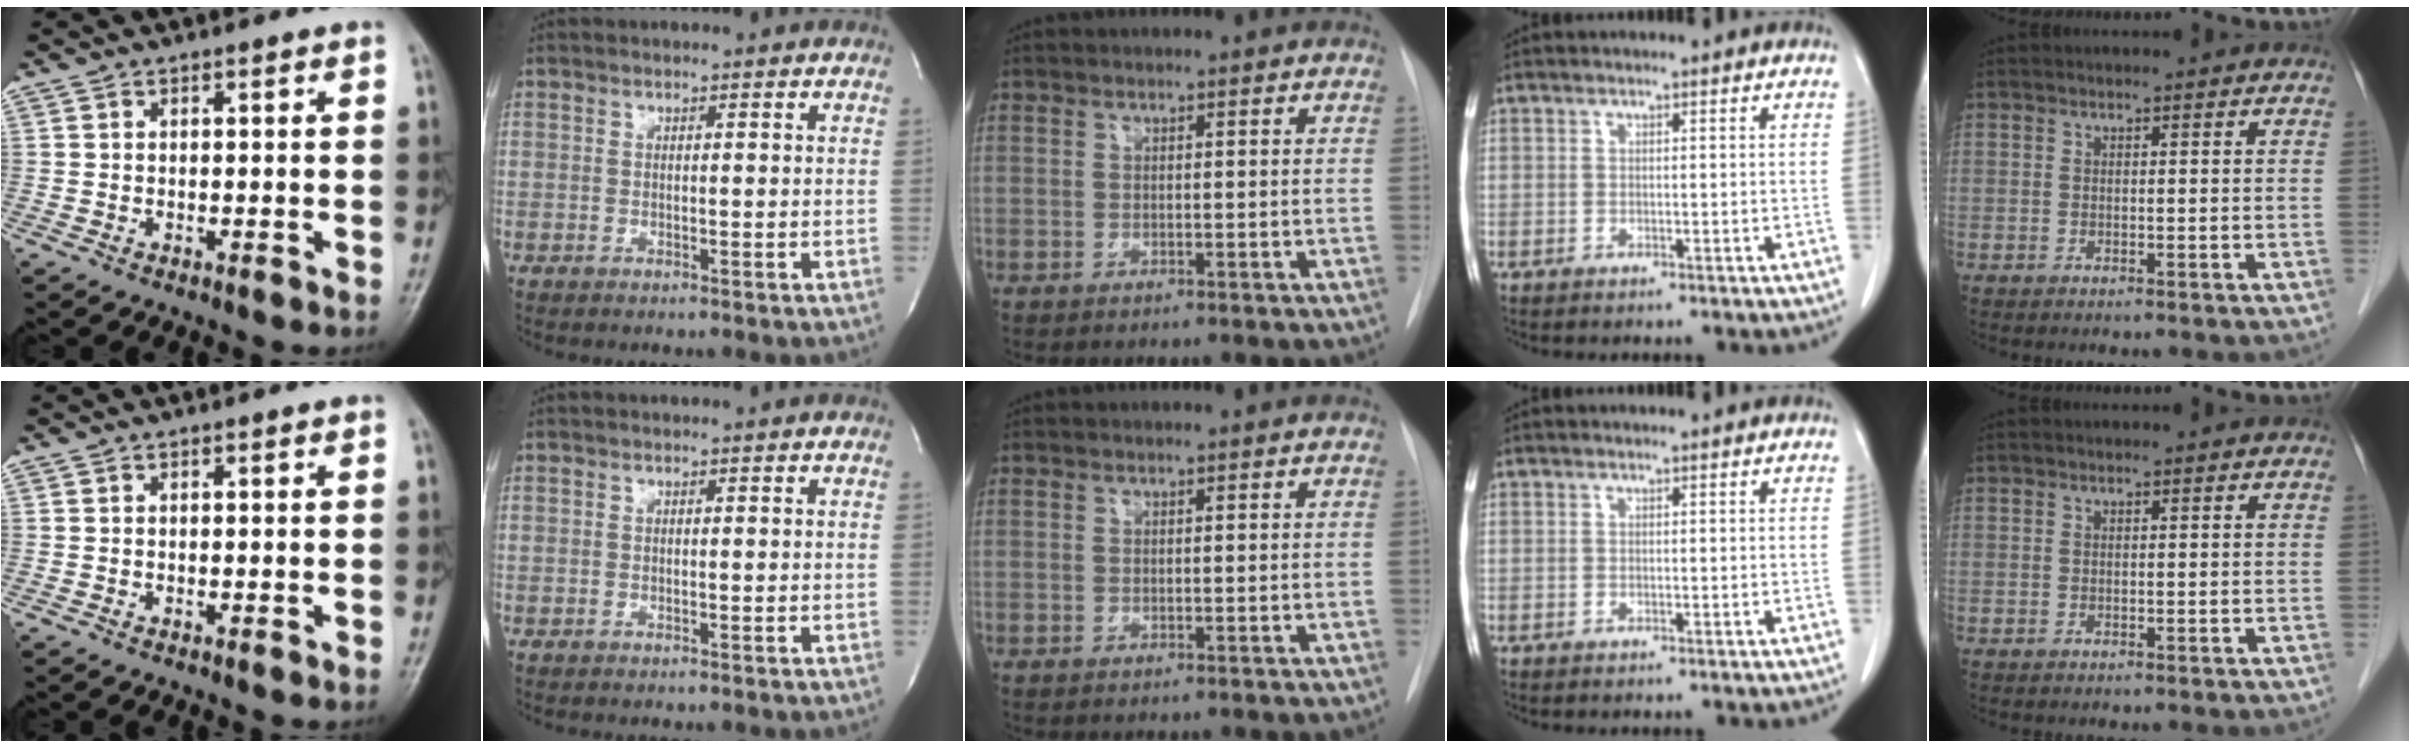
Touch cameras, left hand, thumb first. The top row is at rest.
{}